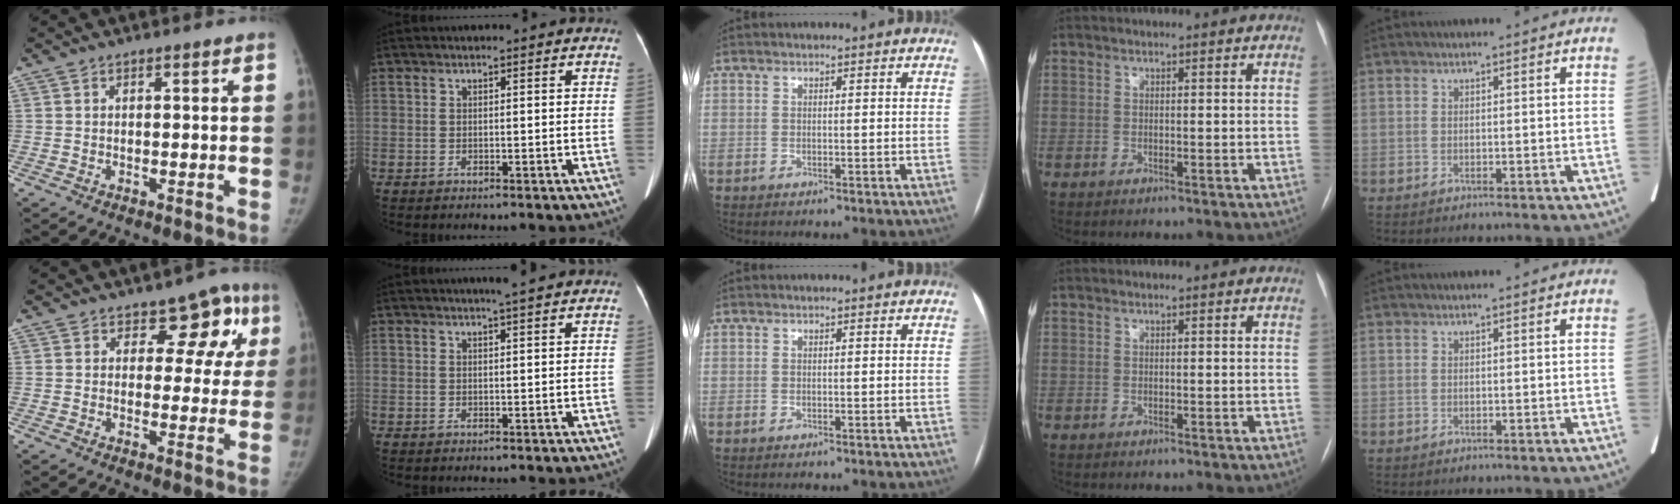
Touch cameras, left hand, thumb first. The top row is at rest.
{"thumb": {"total": 8.6, "force": [3.7, 5.8, 5.0], "torque": [-0.002, -0.006, 0.040]}, "index": {"total": 2.8, "force": [2.3, -0.3, 1.6], "torque": [-0.024, 0.007, 0.033]}}